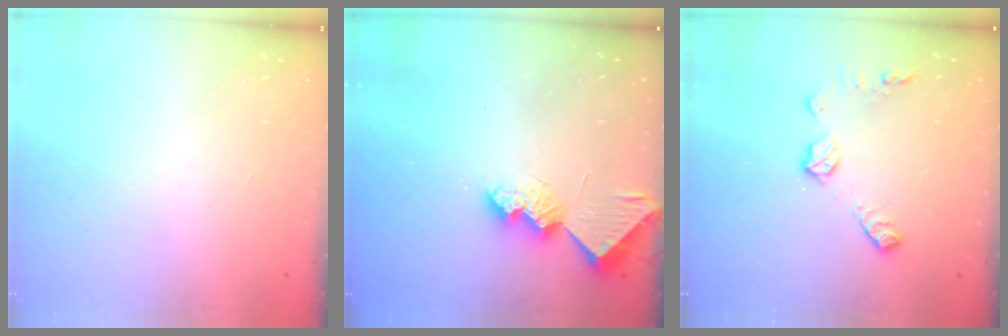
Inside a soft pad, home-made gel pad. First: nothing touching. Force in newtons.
{"total": 8.8, "press": 8.8, "slide": 0.1}
{"total": 9.2, "press": 9.2, "slide": 0.3}